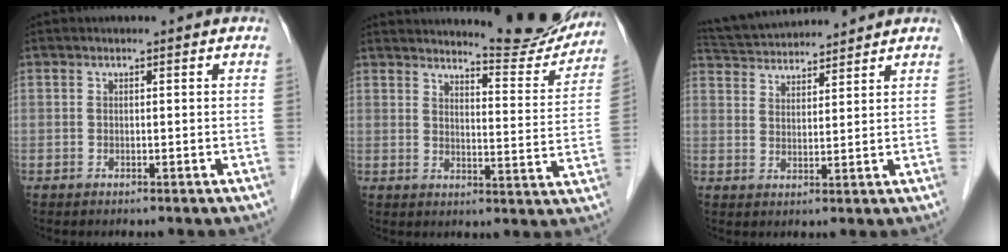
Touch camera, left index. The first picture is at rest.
{"total": 13.2, "force": [12.7, 1.2, 3.5], "torque": [-0.039, -0.044, 0.150]}
{"total": 10.7, "force": [10.3, 1.3, 2.6], "torque": [-0.057, 0.034, 0.171]}